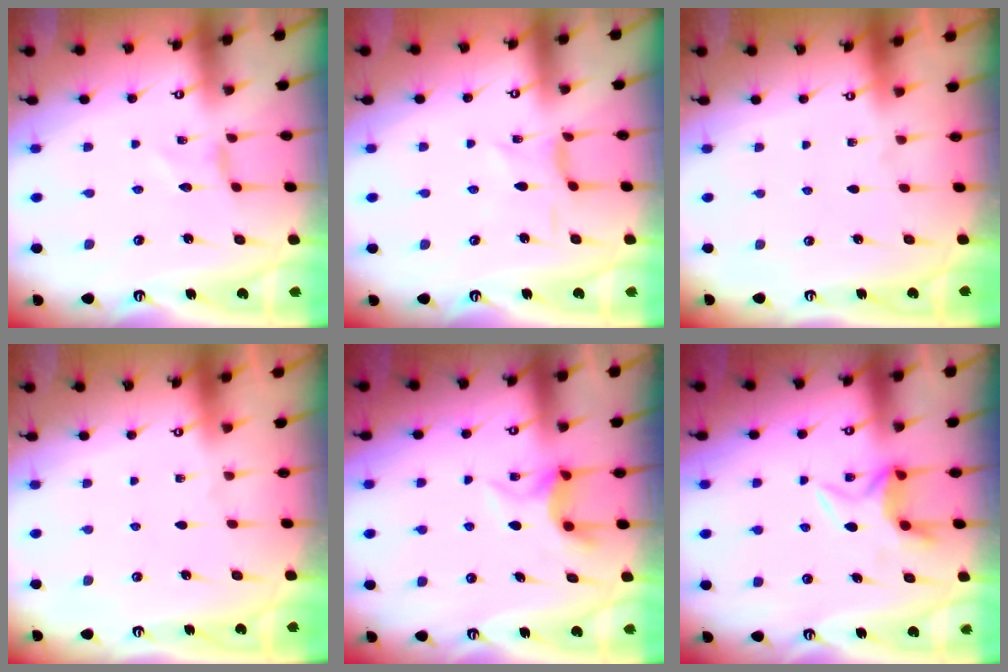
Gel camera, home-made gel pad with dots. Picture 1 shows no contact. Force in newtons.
{"total": 0.6, "press": 0.6, "slide": 0.2}
{"total": 0.0}
{"total": 0.0}
{"total": 5.5, "press": 5.5, "slide": 0.6}
{"total": 5.0, "press": 4.8, "slide": 1.3}